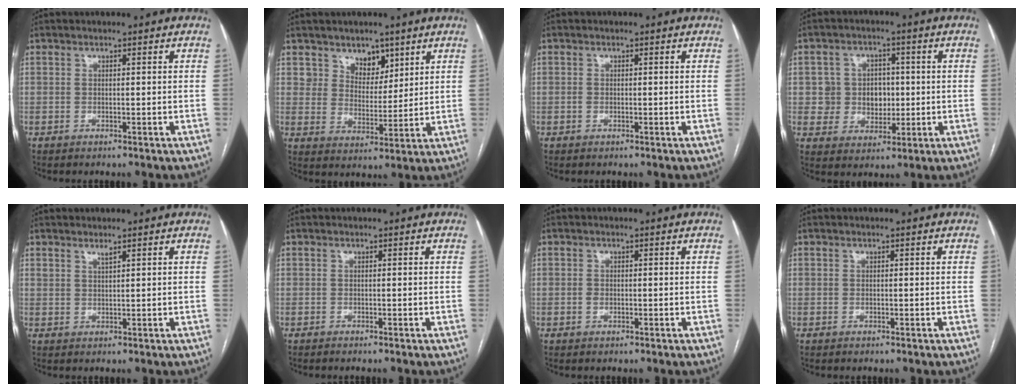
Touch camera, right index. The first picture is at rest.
{"total": 5.6, "force": [3.9, 3.7, 1.6], "torque": [-0.019, -0.004, 0.074]}
{"total": 0.0}
{"total": 6.4, "force": [0.5, 6.1, 2.0], "torque": [-0.030, 0.021, 0.017]}
{"total": 1.2, "force": [1.1, 0.0, 0.4], "torque": [-0.016, -0.001, 0.026]}
{"total": 0.5, "force": [-0.5, -0.1, 0.2], "torque": [0.000, -0.001, -0.008]}
{"total": 0.6, "force": [0.0, 0.5, 0.3], "torque": [-0.011, 0.002, 0.002]}
{"total": 0.0}